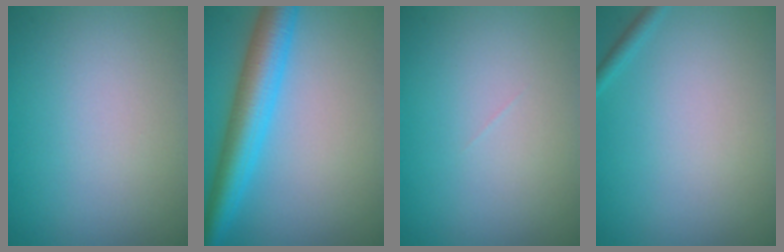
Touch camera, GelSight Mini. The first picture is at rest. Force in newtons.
{"total": 6.2, "press": 6.2, "slide": 0.1}
{"total": 0.0}
{"total": 0.9, "press": 0.9, "slide": 0.1}